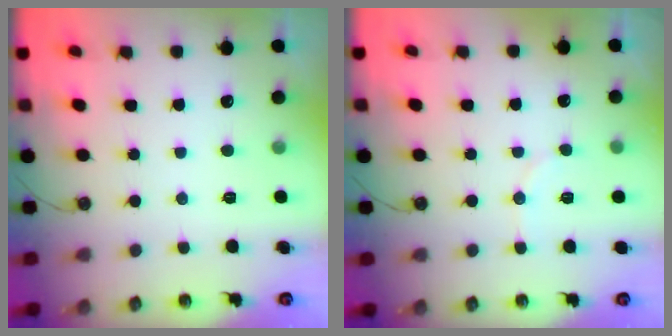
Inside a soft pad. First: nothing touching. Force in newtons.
{"total": 5.5, "press": 5.4, "slide": 0.8}